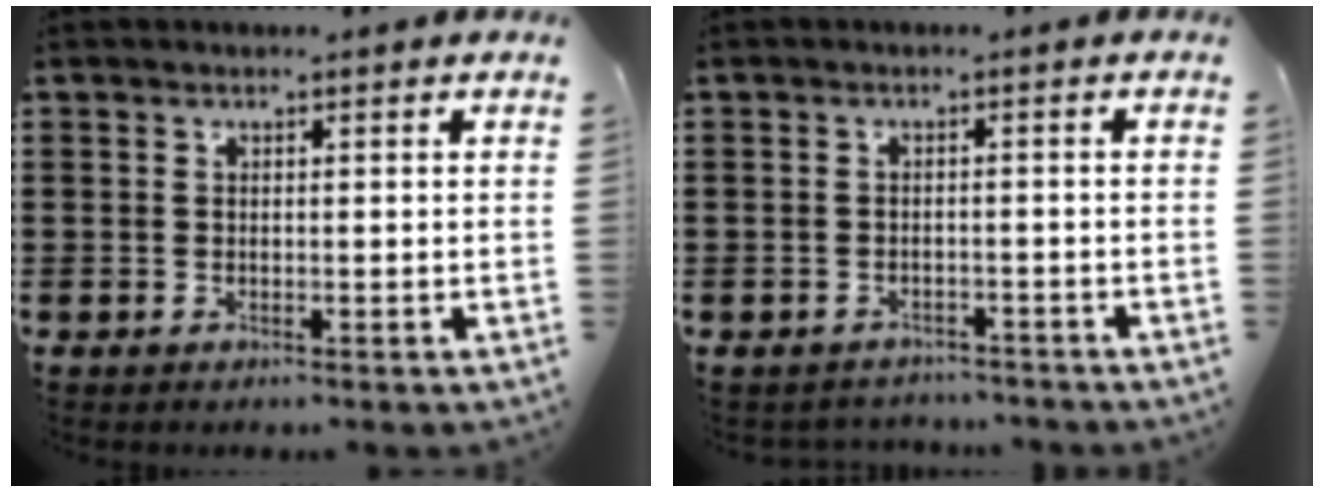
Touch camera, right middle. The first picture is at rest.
{"total": 1.7, "force": [-1.6, 0.3, -0.1], "torque": [-0.005, 0.001, -0.037]}